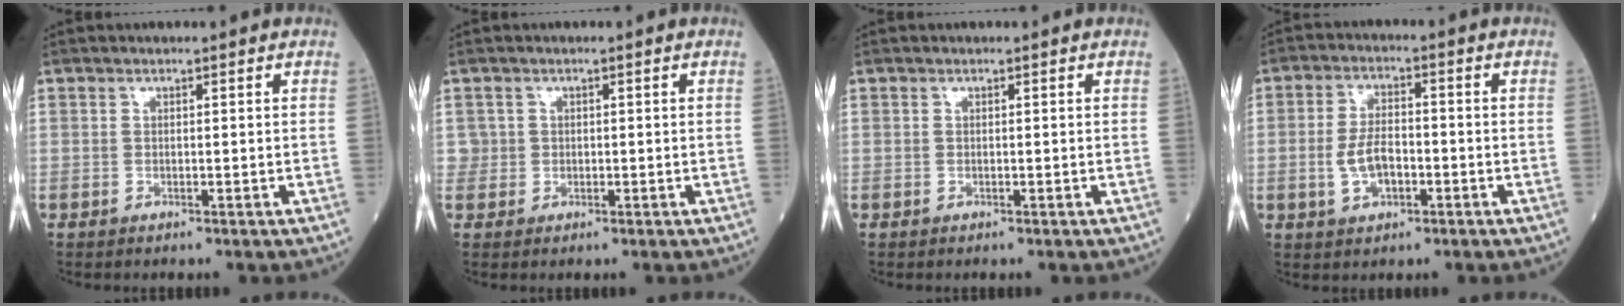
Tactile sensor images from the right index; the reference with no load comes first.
{"total": 1.4, "force": [0.2, 1.4, -0.2], "torque": [0.014, 0.006, 0.000]}
{"total": 0.0}
{"total": 5.6, "force": [-1.5, 2.8, 4.7], "torque": [-0.096, 0.006, -0.028]}